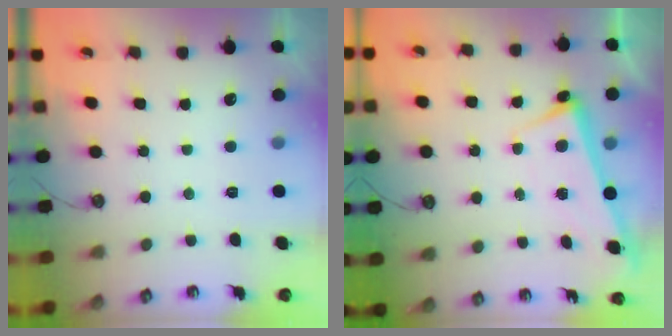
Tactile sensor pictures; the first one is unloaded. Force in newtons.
{"total": 2.6, "press": 2.4, "slide": 0.9}